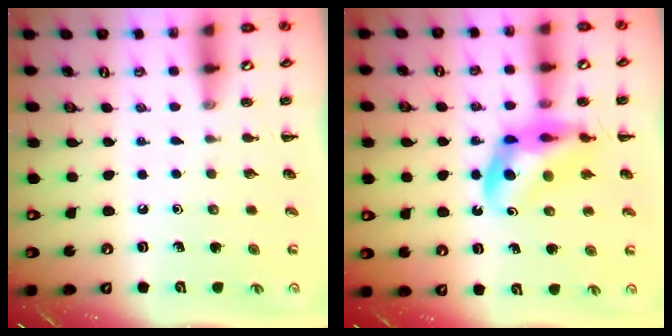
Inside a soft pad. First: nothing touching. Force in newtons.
{"total": 12.3, "press": 11.9, "slide": 3.3}